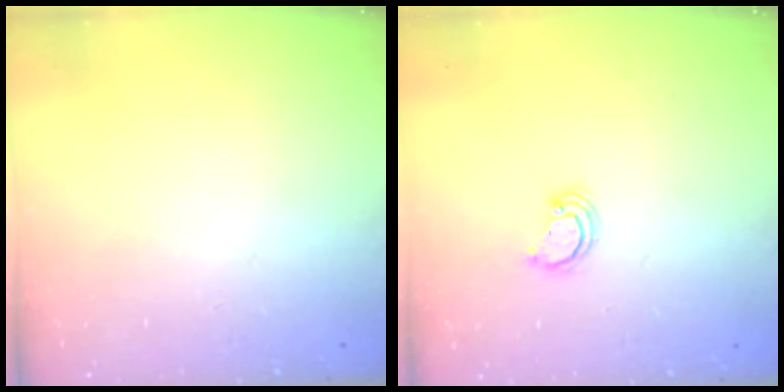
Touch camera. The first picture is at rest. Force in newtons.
{"total": 2.8, "press": 2.8, "slide": 0.2}